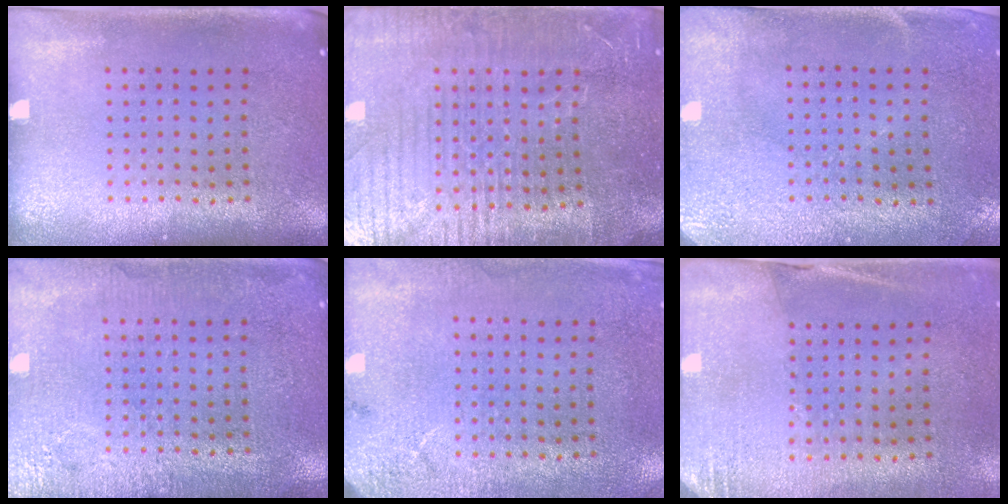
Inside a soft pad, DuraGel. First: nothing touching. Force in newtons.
{"total": 4.4, "press": 4.1, "slide": 1.5}
{"total": 3.0, "press": 2.4, "slide": 1.8}
{"total": 3.8, "press": 3.8, "slide": 0.5}
{"total": 2.6, "press": 2.1, "slide": 1.5}
{"total": 2.6, "press": 2.3, "slide": 1.1}